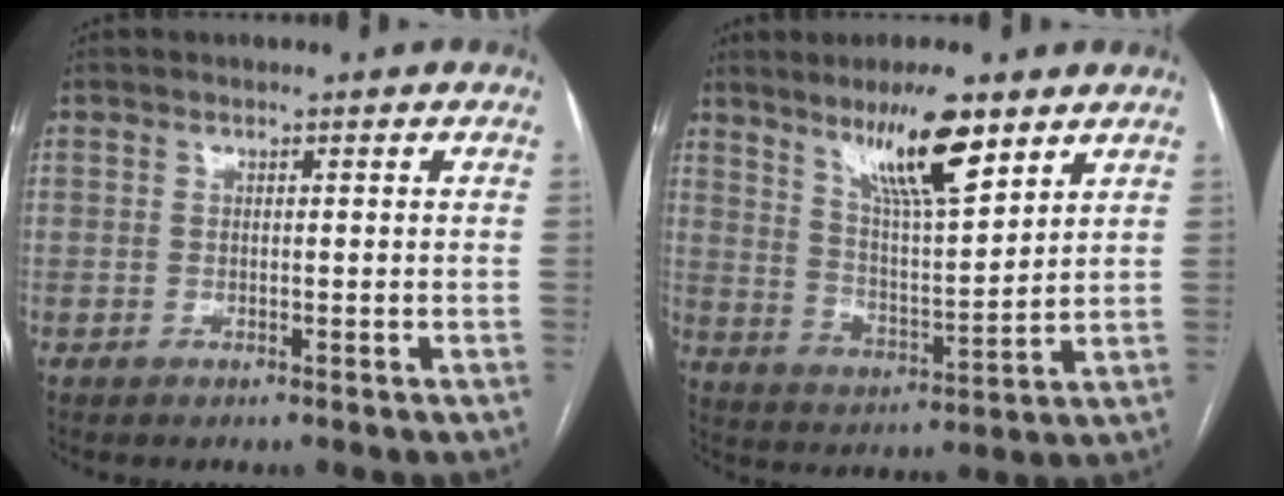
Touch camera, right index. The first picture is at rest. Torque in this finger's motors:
{"motor_torque": [1.05, 1.09, 0.23, 0.12]}